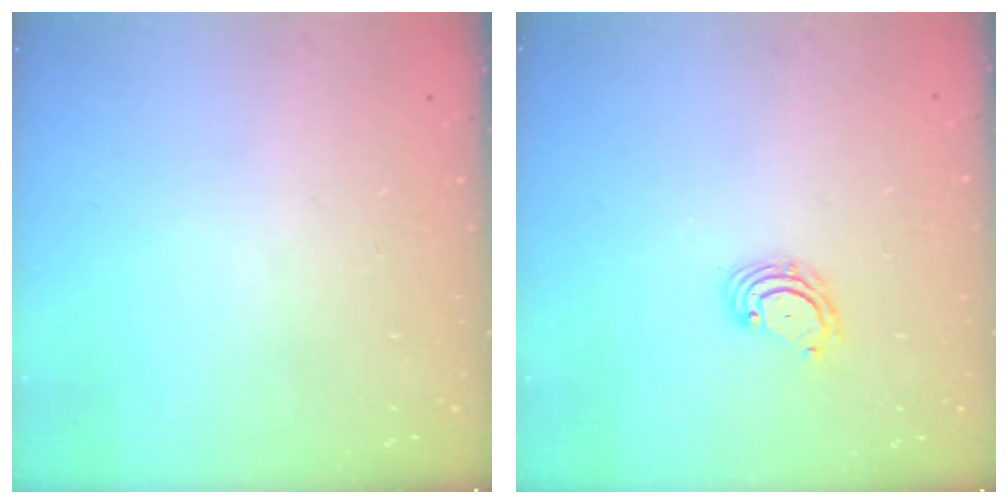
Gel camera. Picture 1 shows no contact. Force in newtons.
{"total": 2.8, "press": 2.8, "slide": 0.3}